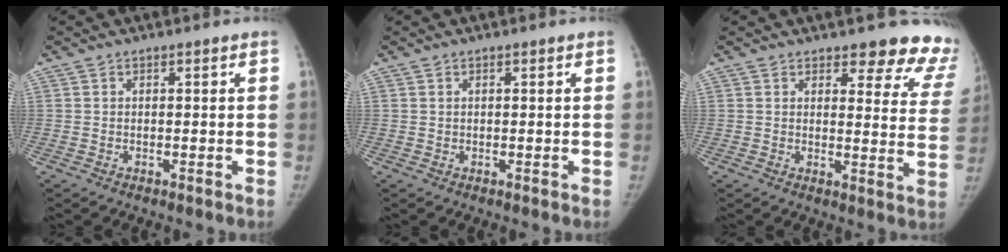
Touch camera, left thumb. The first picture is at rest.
{"total": 0.0}
{"total": 12.9, "force": [11.5, 4.3, 4.0], "torque": [0.009, -0.090, 0.104]}